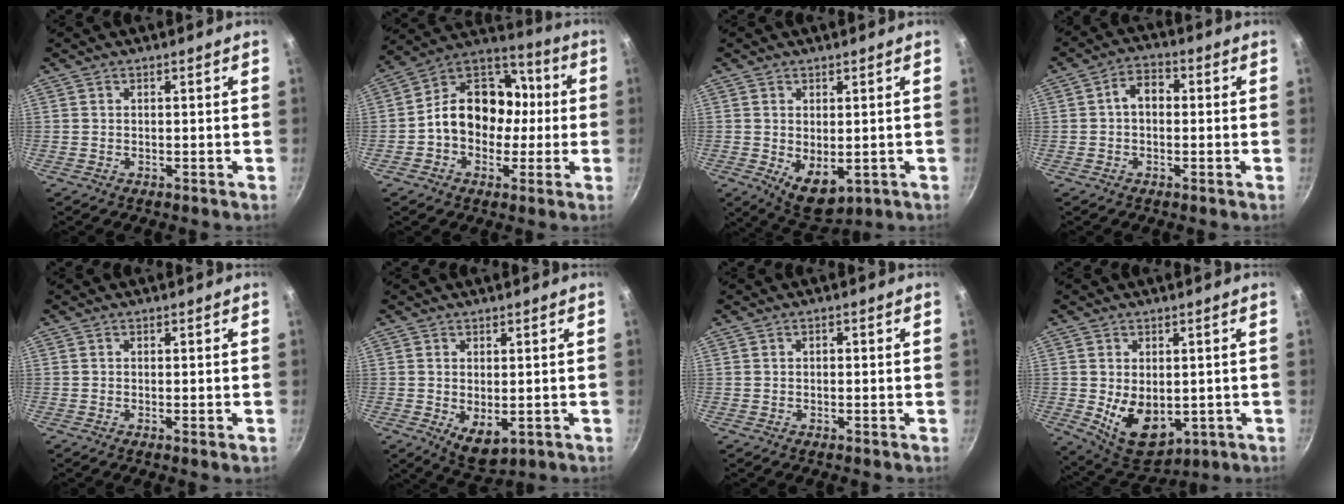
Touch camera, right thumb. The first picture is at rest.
{"total": 16.7, "force": [-0.6, 12.6, 11.0], "torque": [-0.133, 0.045, -0.018]}
{"total": 6.9, "force": [-1.2, 3.8, 5.7], "torque": [-0.078, -0.009, 0.001]}
{"total": 5.2, "force": [0.2, 3.5, 3.8], "torque": [-0.053, 0.021, -0.004]}
{"total": 1.1, "force": [-0.4, 0.1, 1.1], "torque": [-0.017, -0.002, -0.004]}
{"total": 5.4, "force": [-1.0, 2.9, 4.4], "torque": [-0.066, -0.010, -0.001]}
{"total": 0.9, "force": [0.0, 0.6, 0.7], "torque": [-0.006, 0.004, 0.000]}
{"total": 10.7, "force": [-1.4, 6.8, 8.2], "torque": [-0.114, -0.013, 0.002]}